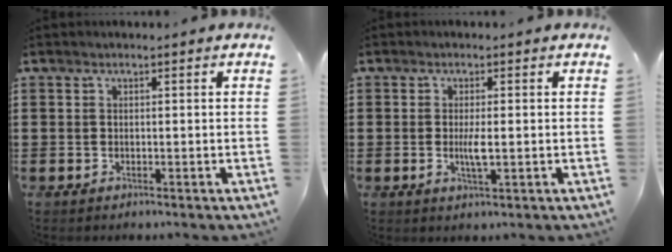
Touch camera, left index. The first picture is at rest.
{"total": 3.0, "force": [-0.2, 0.4, 3.0], "torque": [-0.060, -0.008, -0.005]}